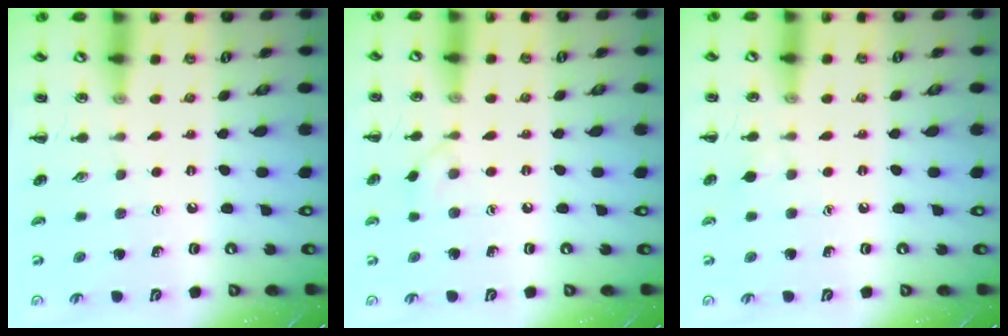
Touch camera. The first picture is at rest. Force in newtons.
{"total": 2.8, "press": 2.5, "slide": 1.1}
{"total": 2.7, "press": 2.5, "slide": 1.0}